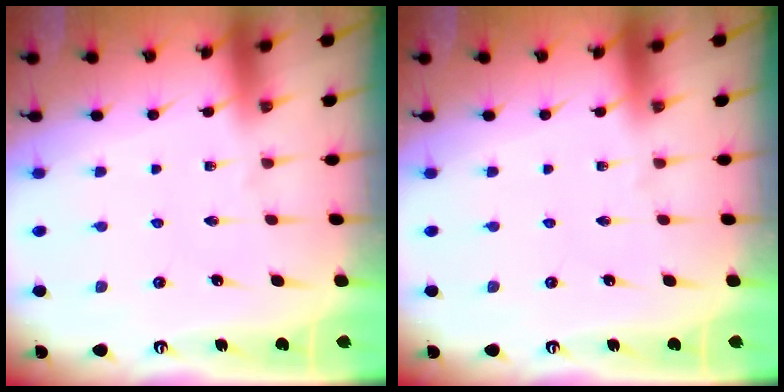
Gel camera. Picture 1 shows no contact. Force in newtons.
{"total": 0.0}